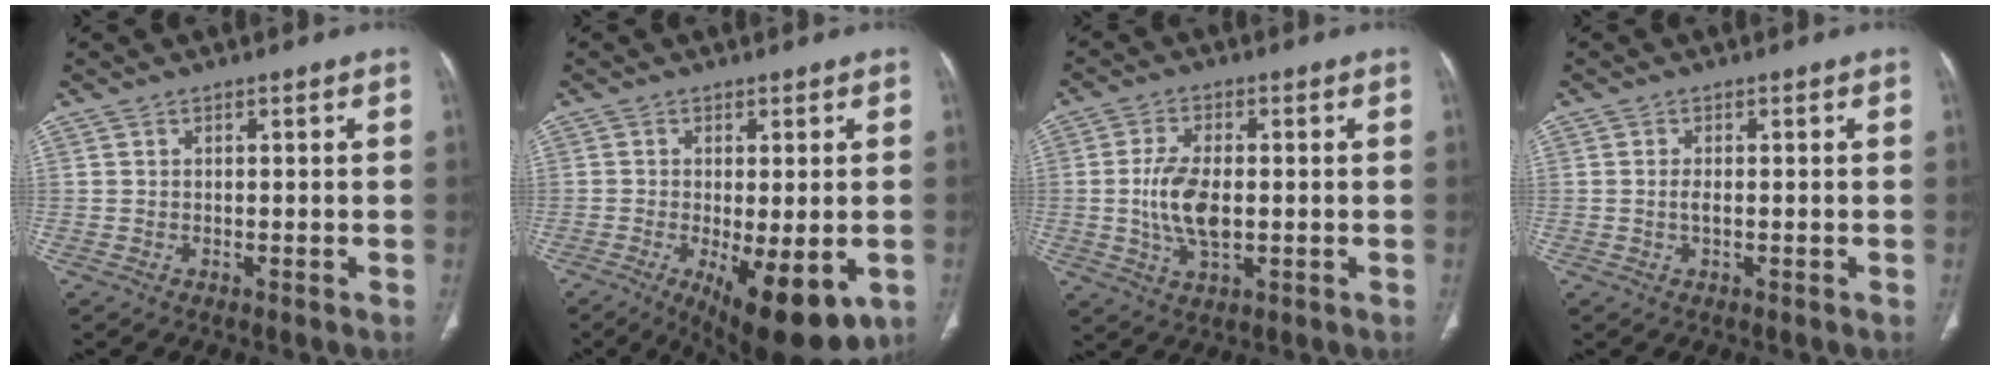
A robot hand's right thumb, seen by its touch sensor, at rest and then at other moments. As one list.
[{"total": 13.8, "force": [-4.9, 5.2, 11.8], "torque": [-0.157, -0.018, -0.058]}, {"total": 8.6, "force": [-0.5, 4.3, 7.4], "torque": [-0.150, -0.002, -0.007]}, {"total": 1.3, "force": [-0.1, 0.5, 1.2], "torque": [-0.025, -0.001, -0.003]}]